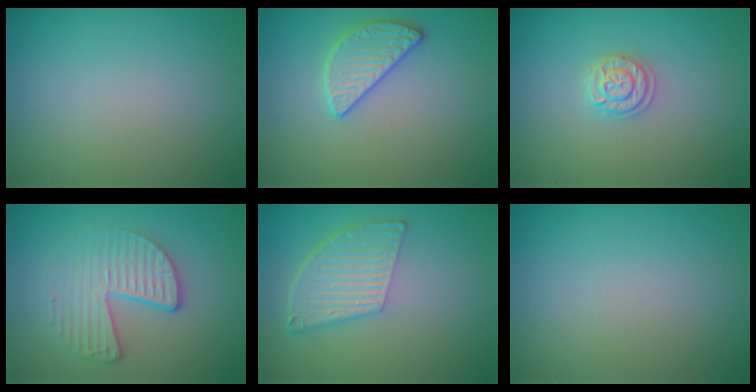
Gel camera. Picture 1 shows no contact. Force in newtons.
{"total": 2.8, "press": 2.8, "slide": 0.1}
{"total": 1.9, "press": 1.8, "slide": 0.3}
{"total": 4.7, "press": 3.0, "slide": 3.6}
{"total": 5.1, "press": 3.6, "slide": 3.7}
{"total": 0.0}